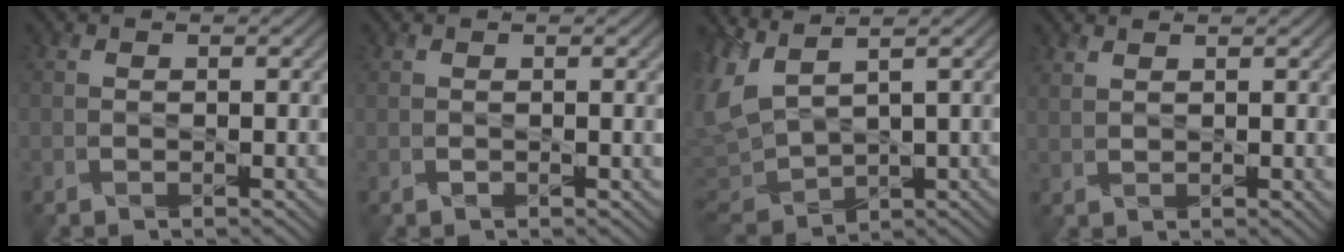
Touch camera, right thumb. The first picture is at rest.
{"total": 0.7, "force": [0.2, 0.1, 0.6], "torque": [-0.012, -0.004, 0.007]}
{"total": 7.5, "force": [1.3, 3.4, 6.6], "torque": [-0.192, -0.014, 0.028]}
{"total": 1.9, "force": [1.4, 0.6, 1.1], "torque": [-0.023, -0.006, 0.035]}